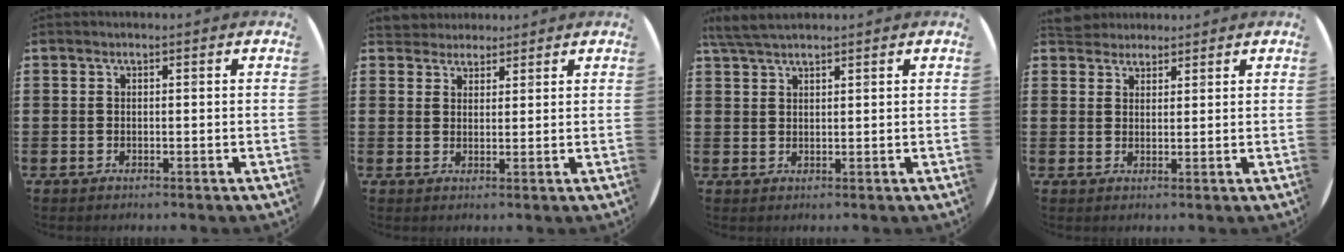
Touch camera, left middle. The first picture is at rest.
{"total": 2.8, "force": [2.6, 1.1, -0.2], "torque": [-0.003, 0.001, 0.050]}
{"total": 3.5, "force": [3.0, 0.5, 1.6], "torque": [-0.038, 0.003, 0.057]}
{"total": 2.9, "force": [2.7, 1.0, -0.1], "torque": [-0.005, 0.000, 0.054]}